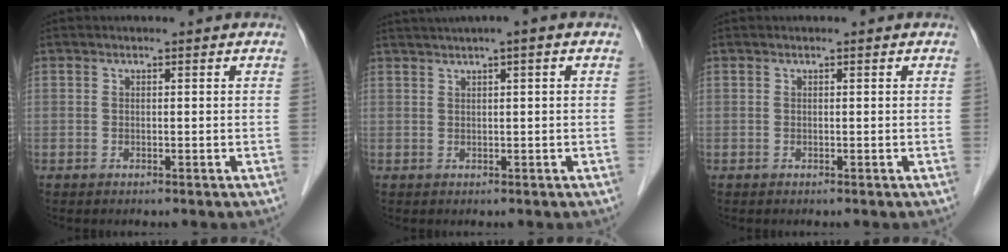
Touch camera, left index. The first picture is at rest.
{"total": 3.6, "force": [2.0, -0.4, 3.0], "torque": [-0.056, 0.017, 0.037]}
{"total": 0.0}